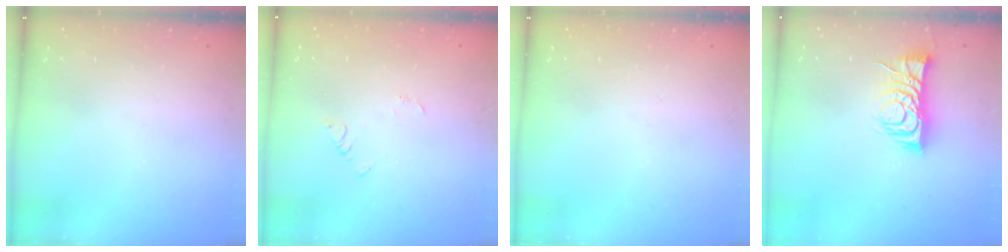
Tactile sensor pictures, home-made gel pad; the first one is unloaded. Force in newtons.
{"total": 2.9, "press": 2.9, "slide": 0.3}
{"total": 0.0}
{"total": 9.2, "press": 9.2, "slide": 0.3}